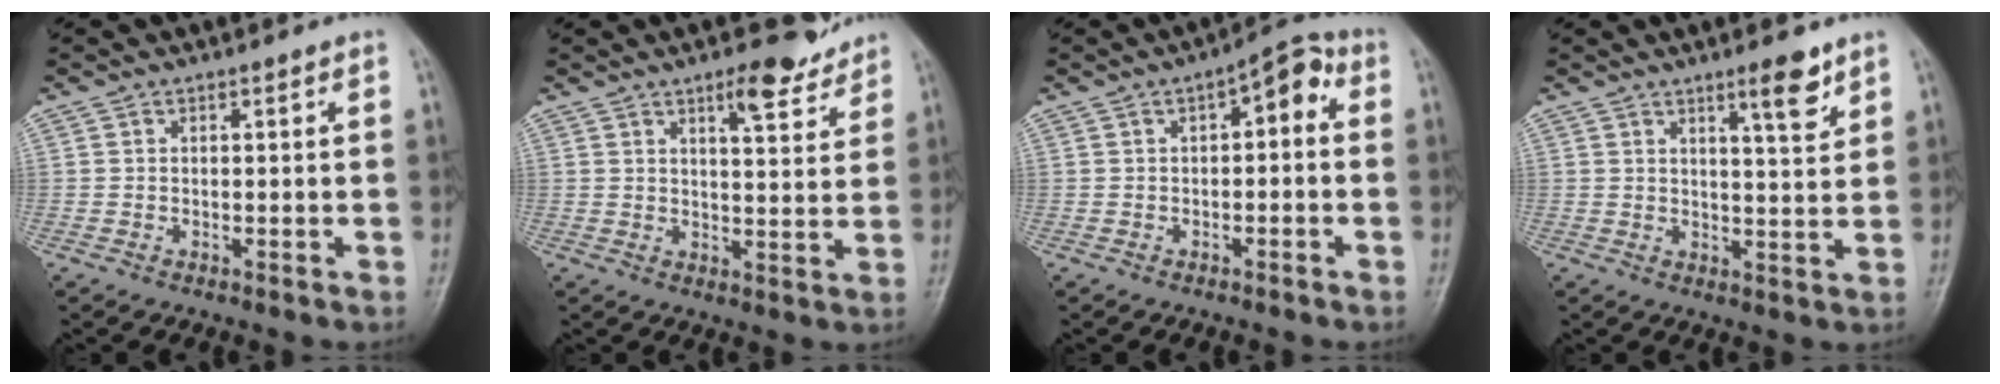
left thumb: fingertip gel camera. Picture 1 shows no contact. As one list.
[{"total": 7.4, "force": [5.2, 2.2, 4.7], "torque": [-0.052, -0.034, 0.073]}, {"total": 5.7, "force": [0.6, 2.8, 5.0], "torque": [-0.046, 0.028, -0.007]}, {"total": 5.7, "force": [3.8, 1.0, 4.1], "torque": [-0.054, -0.028, 0.057]}]